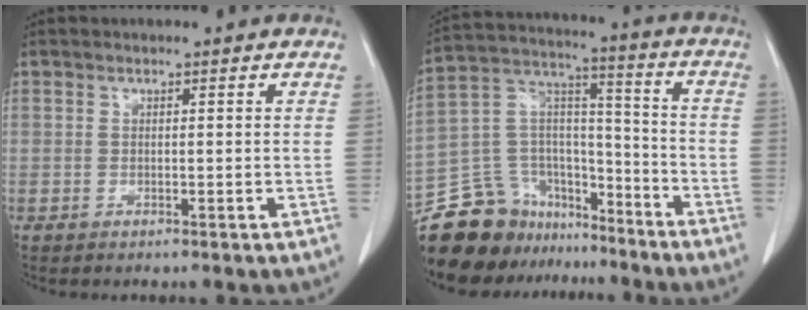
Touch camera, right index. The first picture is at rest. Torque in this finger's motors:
{"motor_torque": [-0.36, -0.23, -0.88, -0.21]}